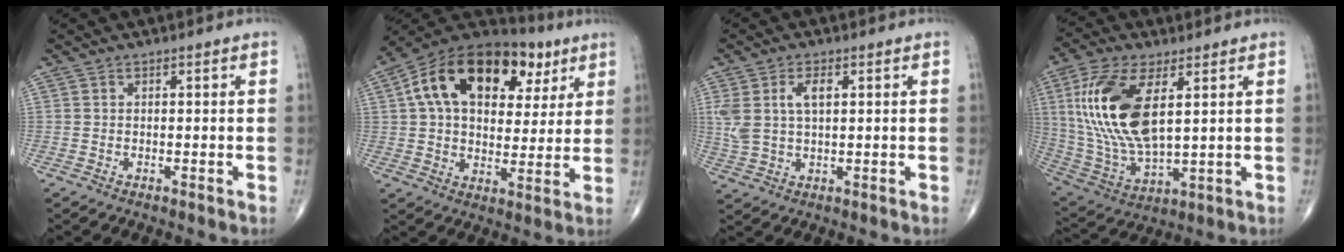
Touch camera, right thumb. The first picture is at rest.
{"total": 23.1, "force": [8.7, 13.9, 16.4], "torque": [-0.243, 0.020, 0.133]}
{"total": 7.0, "force": [2.0, 3.5, 5.7], "torque": [-0.131, 0.007, 0.046]}
{"total": 19.3, "force": [4.8, 8.7, 16.5], "torque": [-0.353, -0.020, 0.098]}